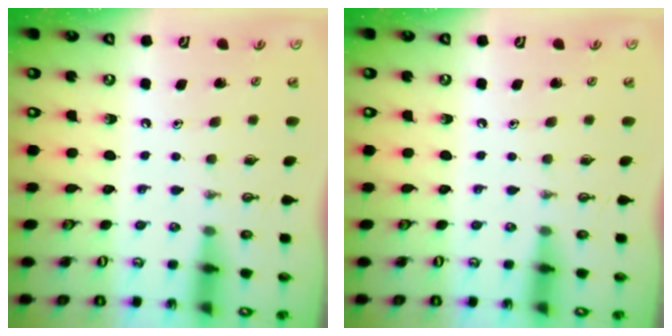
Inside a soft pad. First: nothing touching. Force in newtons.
{"total": 0.0}